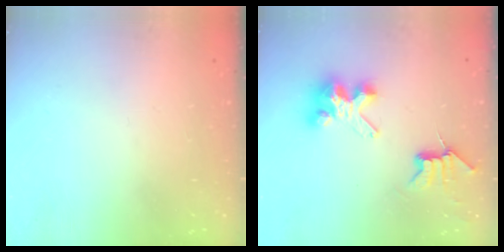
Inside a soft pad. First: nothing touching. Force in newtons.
{"total": 7.7, "press": 7.7, "slide": 0.2}